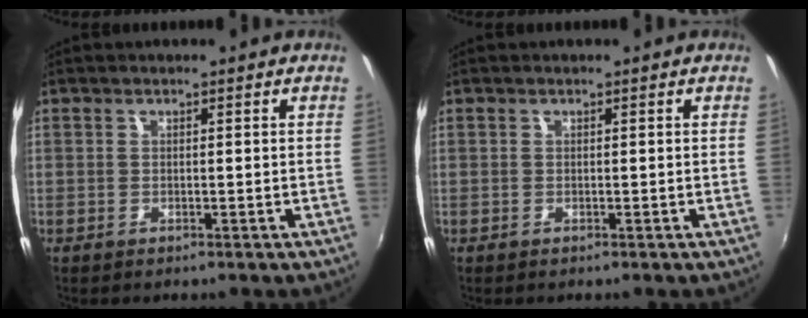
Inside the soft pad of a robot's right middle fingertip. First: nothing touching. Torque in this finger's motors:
{"motor_torque": [0.00, 0.00, 0.00, 0.00]}